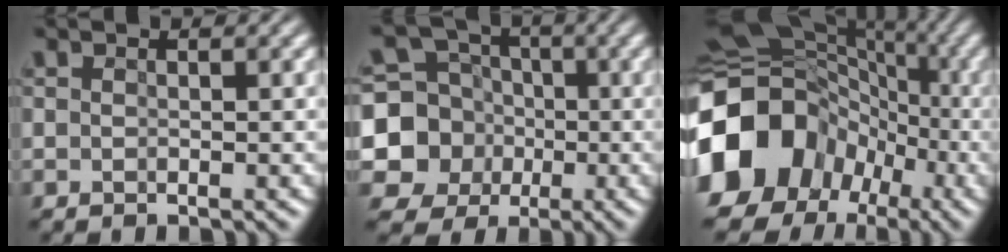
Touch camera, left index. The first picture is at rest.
{"total": 7.7, "force": [-1.2, 7.0, 3.0], "torque": [-0.079, -0.013, -0.037]}
{"total": 15.8, "force": [-3.9, 13.0, 8.0], "torque": [-0.183, -0.002, -0.073]}